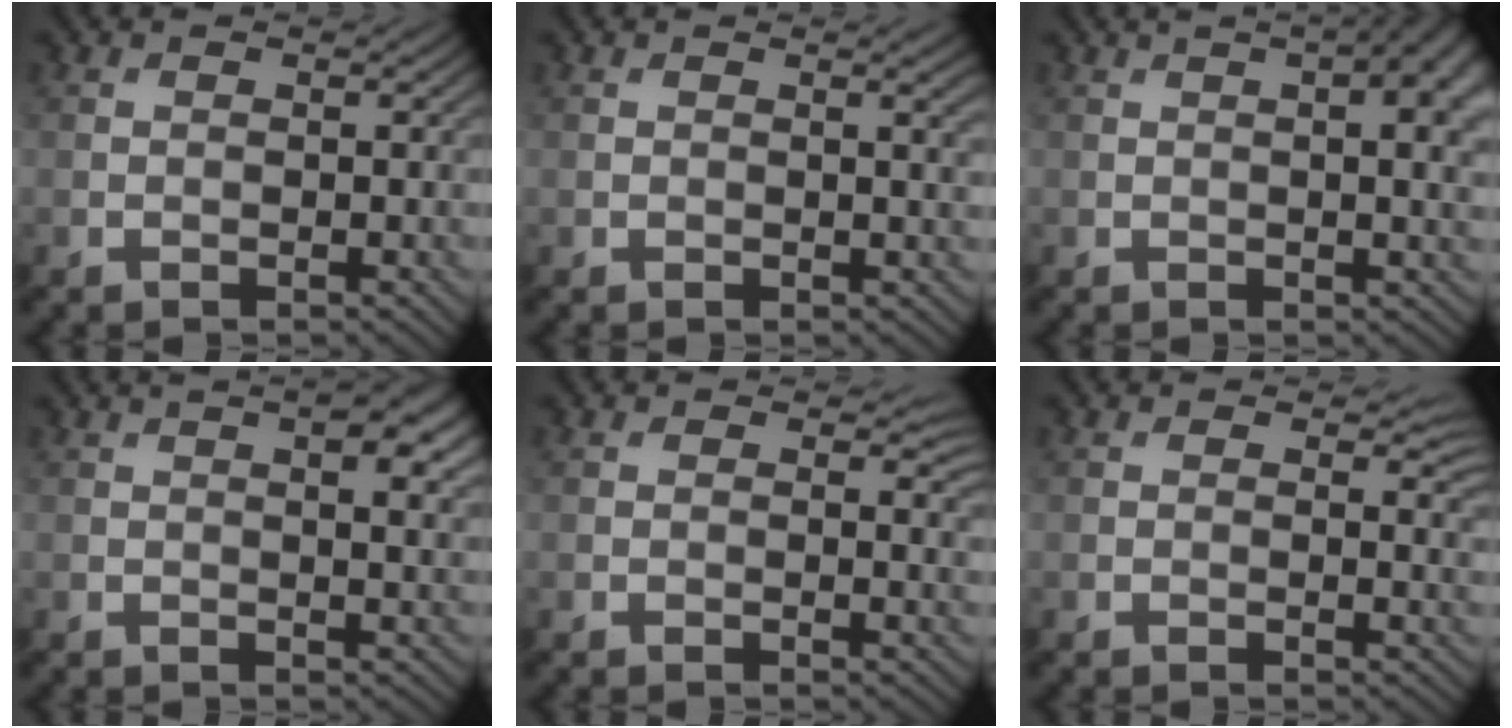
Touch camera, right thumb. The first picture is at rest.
{"total": 1.5, "force": [0.6, 0.2, 1.3], "torque": [-0.016, 0.000, 0.009]}
{"total": 7.7, "force": [2.6, 2.6, 6.8], "torque": [-0.070, 0.013, 0.024]}
{"total": 4.7, "force": [2.1, 1.4, 4.0], "torque": [-0.061, 0.002, 0.030]}
{"total": 2.3, "force": [0.9, 1.2, 1.7], "torque": [-0.024, -0.008, 0.010]}
{"total": 2.6, "force": [1.0, 1.3, 2.0], "torque": [-0.028, -0.008, 0.012]}